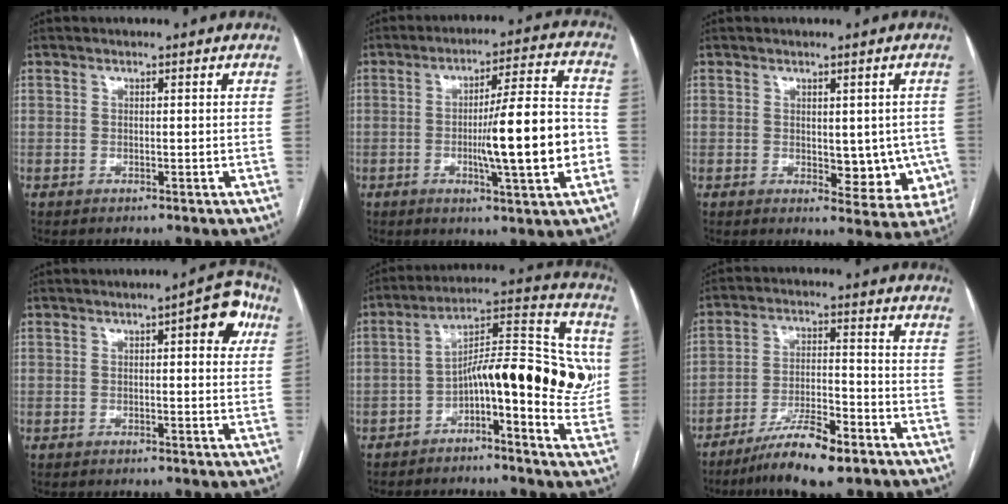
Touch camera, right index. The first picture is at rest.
{"total": 13.8, "force": [-2.8, 0.7, 13.5], "torque": [-0.208, 0.004, -0.041]}
{"total": 7.3, "force": [-0.5, 4.1, 6.0], "torque": [-0.047, -0.005, 0.001]}
{"total": 5.8, "force": [1.8, 1.6, 5.3], "torque": [-0.057, 0.014, 0.011]}
{"total": 15.9, "force": [-1.8, 4.6, 15.1], "torque": [-0.224, 0.048, -0.029]}
{"total": 10.0, "force": [-7.0, 1.5, 7.1], "torque": [-0.130, -0.016, -0.123]}